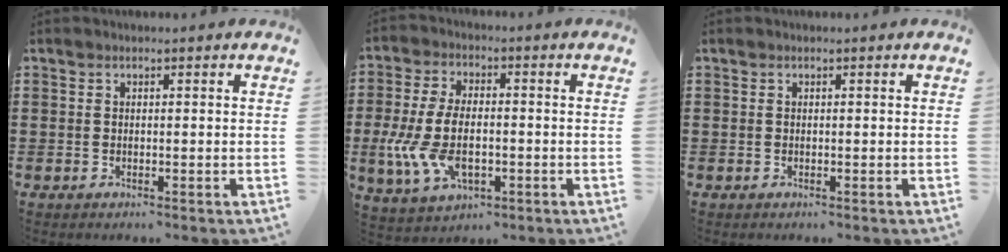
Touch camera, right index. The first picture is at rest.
{"total": 9.7, "force": [-2.0, 5.0, 8.1], "torque": [-0.193, -0.005, -0.041]}
{"total": 0.0}